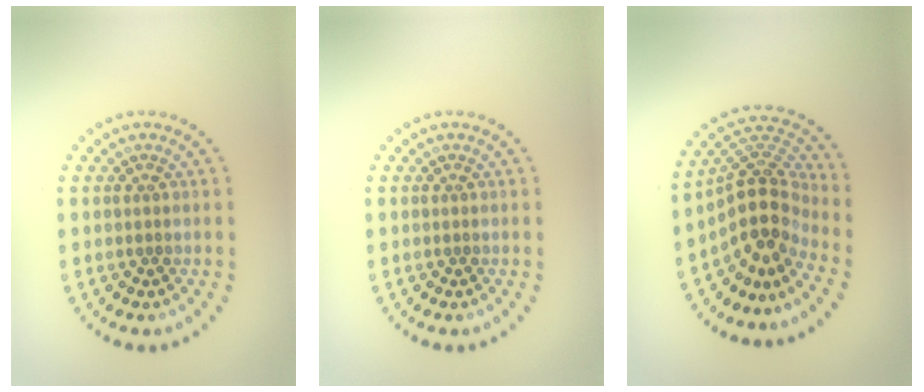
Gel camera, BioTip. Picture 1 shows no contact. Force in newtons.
{"total": 0.0}
{"total": 5.2, "press": 3.8, "slide": 3.5}